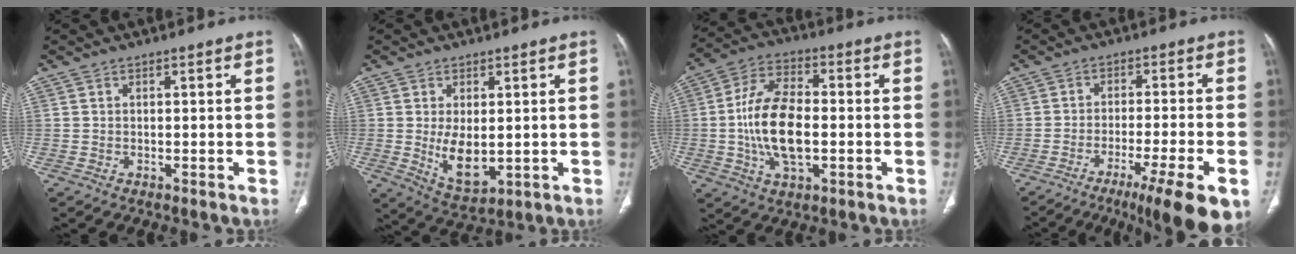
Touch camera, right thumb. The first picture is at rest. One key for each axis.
{"total": 7.7, "fx": -0.2, "fy": 4.1, "fz": 6.5, "tx": -0.100, "ty": -0.021, "tz": 0.015}
{"total": 14.4, "fx": -1.5, "fy": 7.5, "fz": 12.2, "tx": -0.234, "ty": 0.014, "tz": -0.028}
{"total": 13.2, "fx": -7.6, "fy": 1.1, "fz": 10.8, "tx": -0.145, "ty": 0.012, "tz": -0.114}